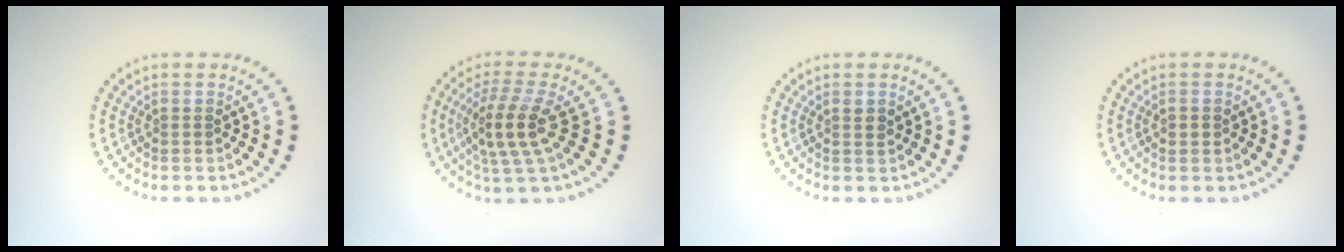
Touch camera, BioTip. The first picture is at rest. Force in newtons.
{"total": 4.1, "press": 3.5, "slide": 2.2}
{"total": 0.9, "press": 0.8, "slide": 0.4}
{"total": 1.1, "press": 1.1, "slide": 0.2}